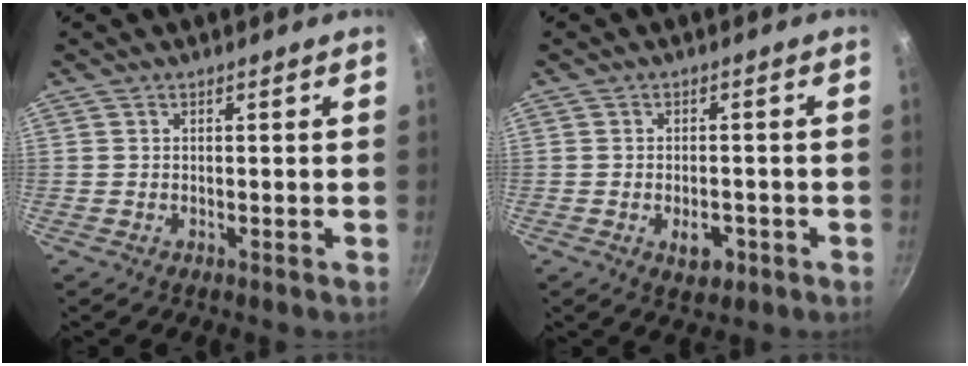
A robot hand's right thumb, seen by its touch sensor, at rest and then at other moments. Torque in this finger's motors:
{"motor_torque": [-0.45, -0.05, 0.47, 0.27, 0.08]}